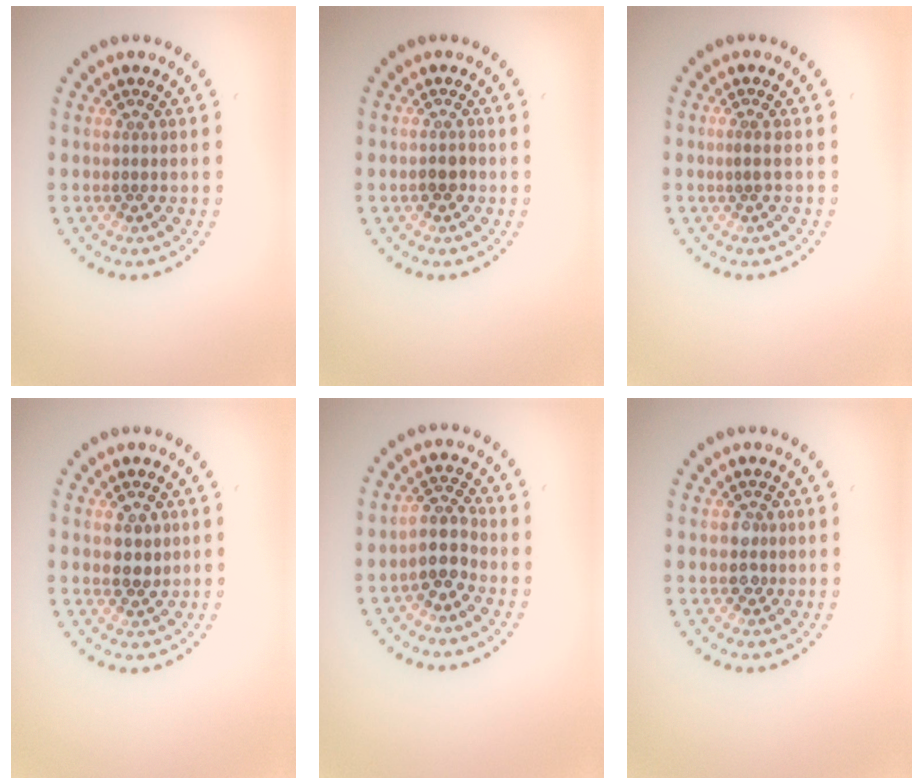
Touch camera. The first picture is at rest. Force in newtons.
{"total": 1.2, "press": 1.1, "slide": 0.4}
{"total": 0.6, "press": 0.4, "slide": 0.5}
{"total": 2.4, "press": 2.3, "slide": 0.7}
{"total": 2.8, "press": 2.5, "slide": 1.2}
{"total": 1.7, "press": 1.7, "slide": 0.4}